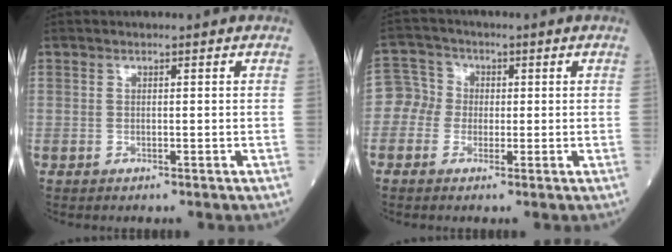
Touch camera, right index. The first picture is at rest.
{"total": 4.3, "force": [-0.4, 4.2, 0.8], "torque": [-0.011, 0.022, -0.015]}